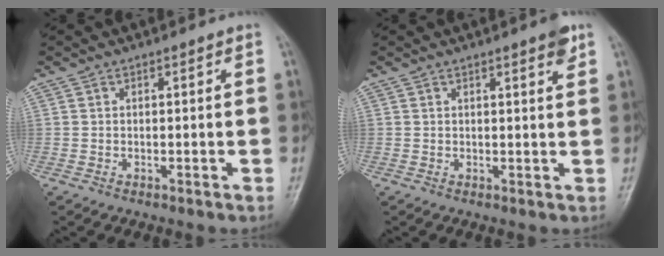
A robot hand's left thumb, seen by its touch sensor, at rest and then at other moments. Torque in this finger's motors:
{"motor_torque": [0.73, 0.28, 0.45, -0.59, 0.01]}